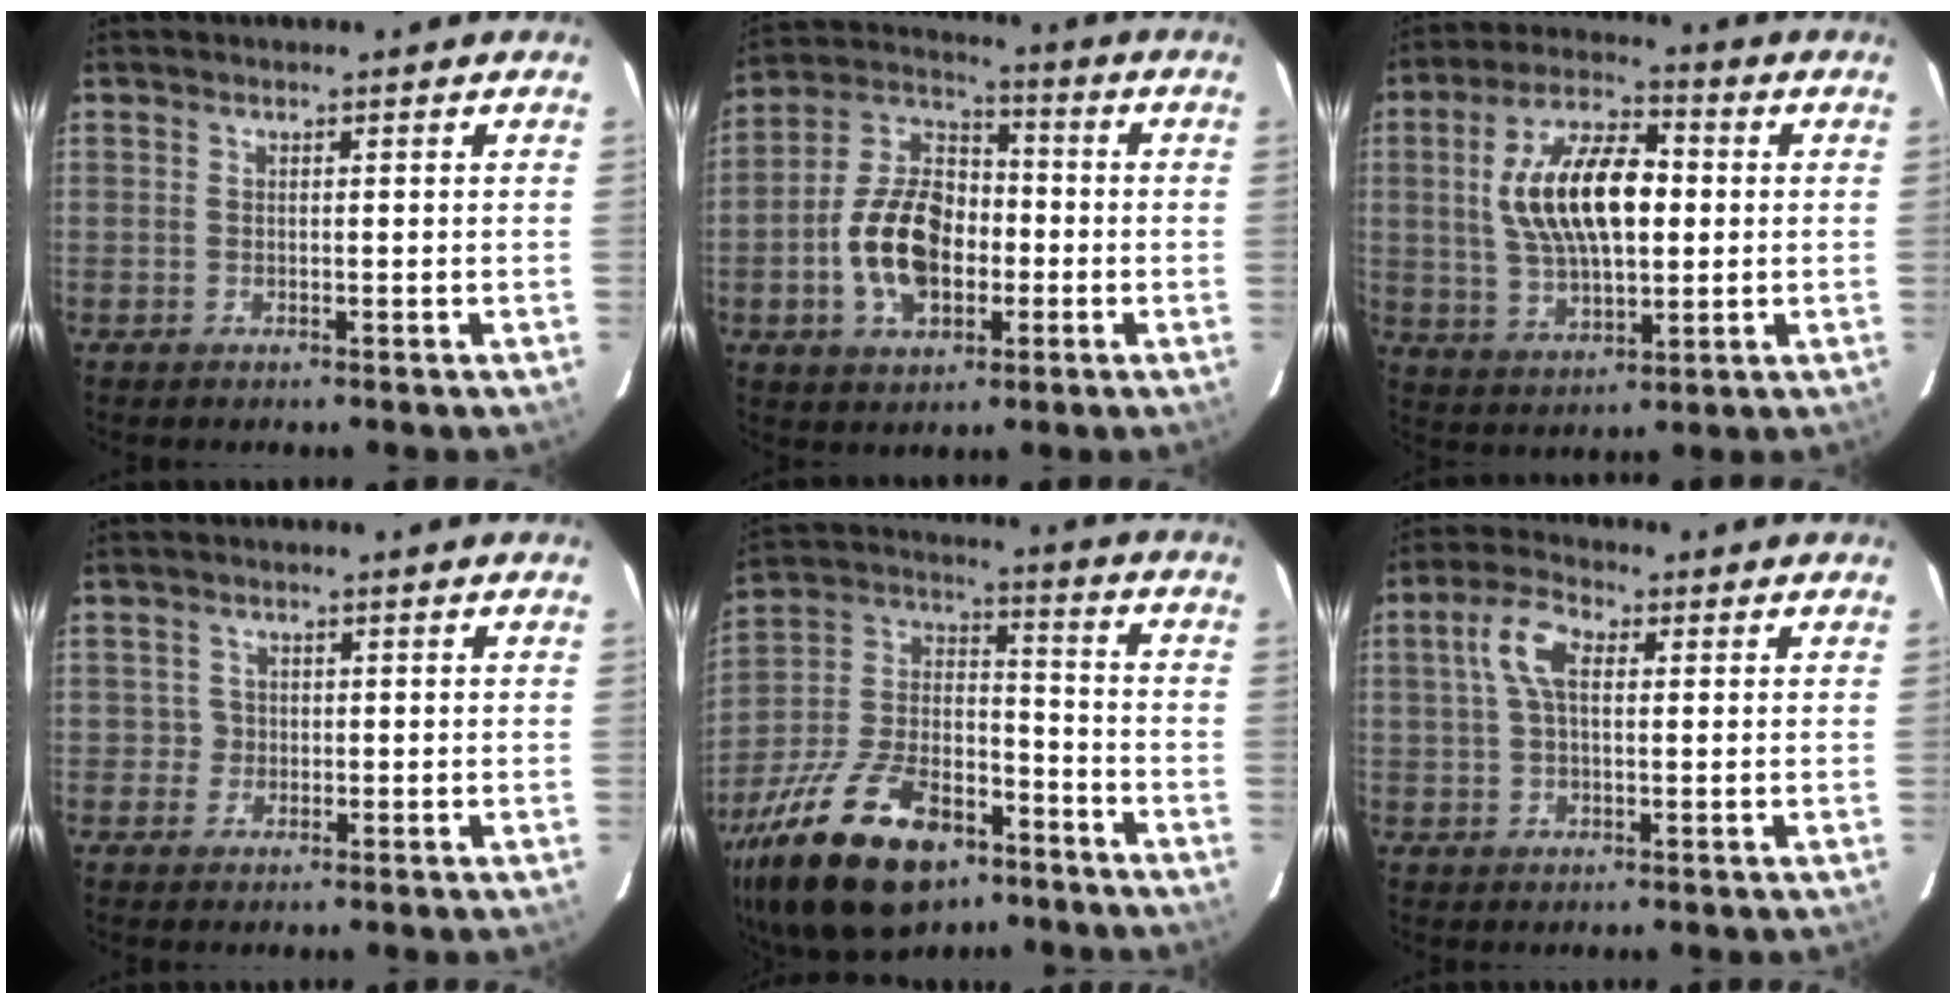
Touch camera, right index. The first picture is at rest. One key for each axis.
{"total": 14.3, "fx": -3.5, "fy": 9.2, "fz": 10.4, "tx": -0.210, "ty": 0.023, "tz": -0.056}
{"total": 16.2, "fx": 1.7, "fy": 7.8, "fz": 14.1, "tx": -0.266, "ty": 0.018, "tz": 0.033}
{"total": 1.8, "fx": -0.4, "fy": 1.7, "fz": -0.4, "tx": 0.013, "ty": 0.011, "tz": -0.005}
{"total": 26.9, "fx": -16.5, "fy": 13.7, "fz": 16.2, "tx": -0.332, "ty": 0.002, "tz": -0.270}
{"total": 6.2, "fx": 1.2, "fy": 3.2, "fz": 5.2, "tx": -0.104, "ty": 0.019, "tz": 0.023}